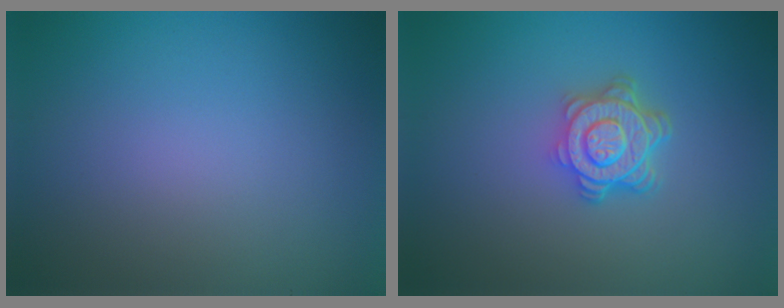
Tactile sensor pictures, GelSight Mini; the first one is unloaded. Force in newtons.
{"total": 4.6, "press": 3.6, "slide": 2.9}